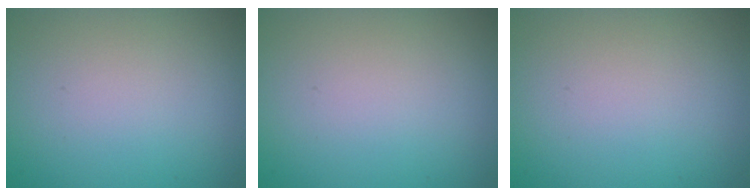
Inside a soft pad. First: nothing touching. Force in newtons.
{"total": 0.0}
{"total": 0.0}